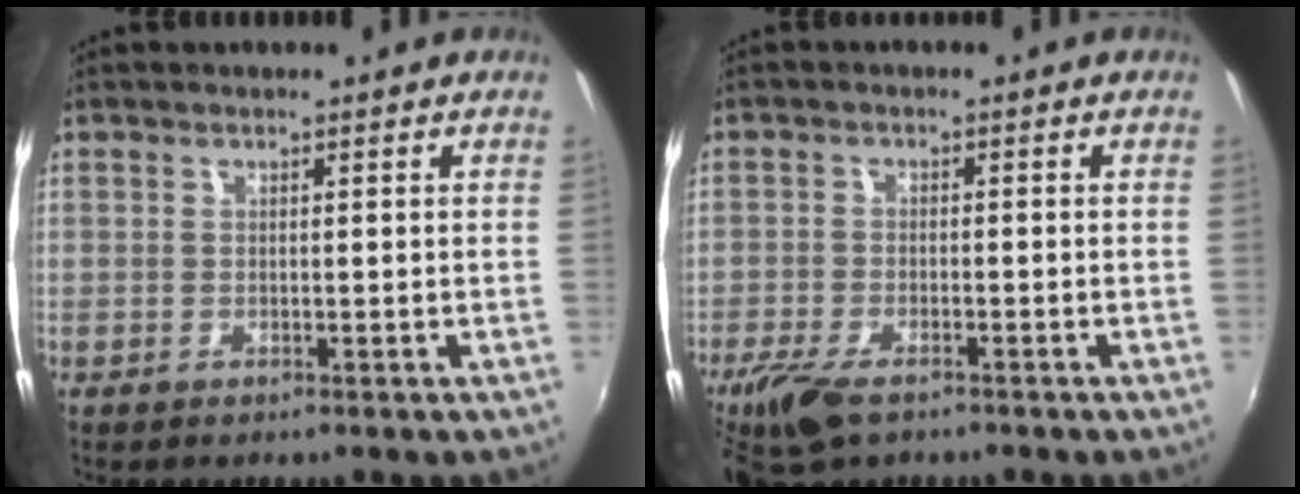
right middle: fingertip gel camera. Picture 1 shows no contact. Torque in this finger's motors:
{"motor_torque": [0.58, -0.60, 0.15, 0.09]}